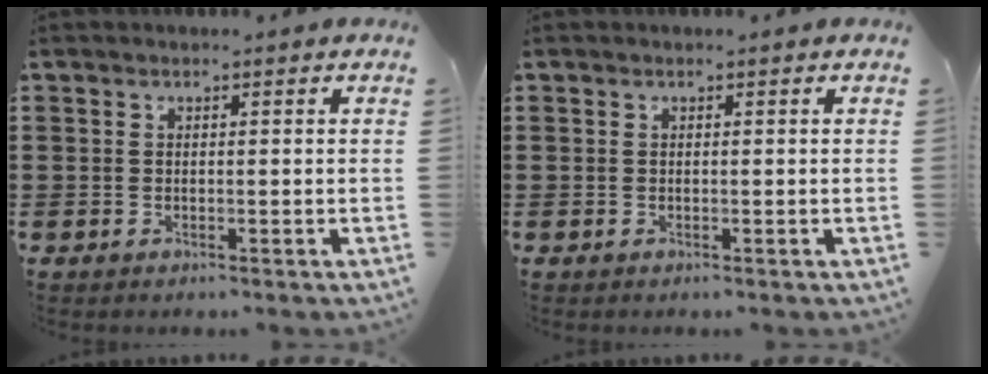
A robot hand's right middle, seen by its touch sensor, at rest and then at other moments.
{"total": 0.0}